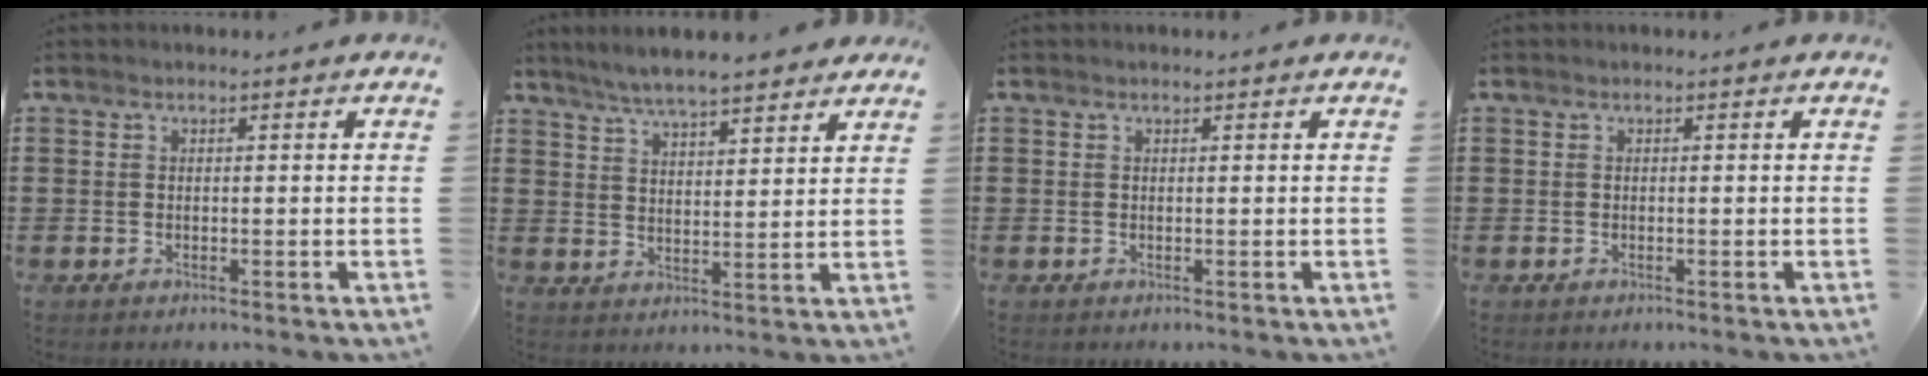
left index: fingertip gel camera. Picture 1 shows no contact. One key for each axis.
{"total": 5.7, "fx": 5.3, "fy": 0.7, "fz": 1.9, "tx": -0.055, "ty": -0.013, "tz": 0.096}
{"total": 0.0}
{"total": 0.0}